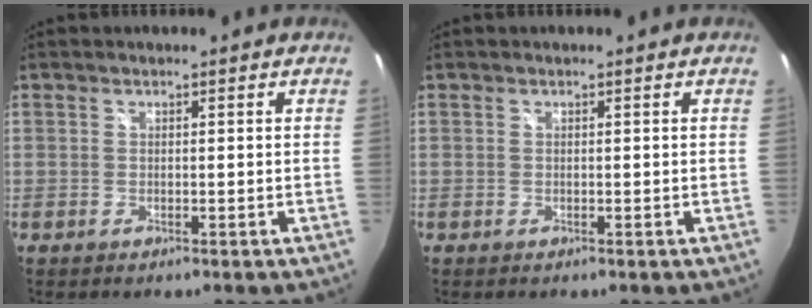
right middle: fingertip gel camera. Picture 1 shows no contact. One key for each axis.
{"total": 0.0}